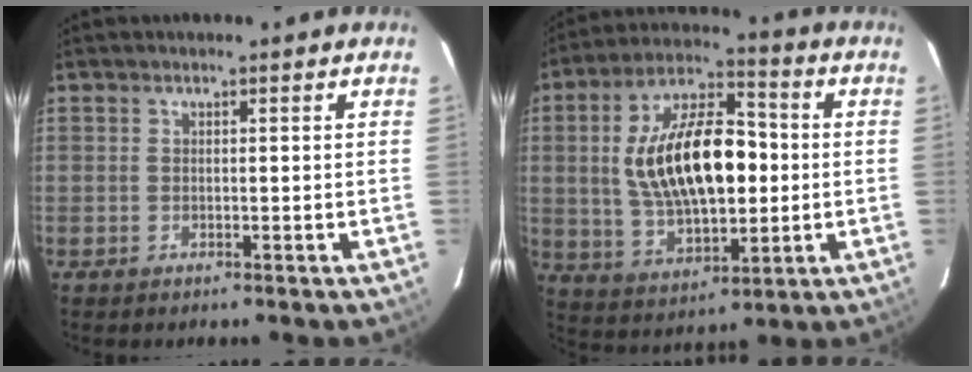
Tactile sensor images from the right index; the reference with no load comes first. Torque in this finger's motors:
{"motor_torque": [2.14, 0.00, 1.05, 0.21]}